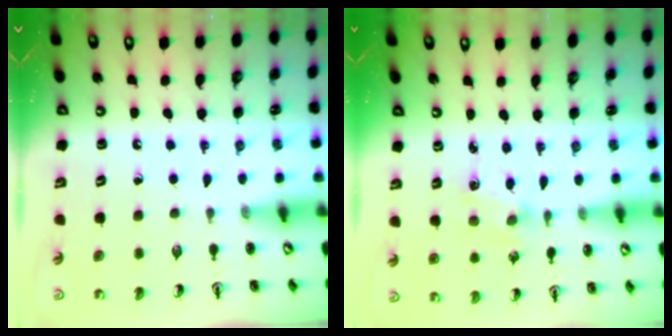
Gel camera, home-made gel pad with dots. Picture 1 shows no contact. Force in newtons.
{"total": 1.8, "press": 1.7, "slide": 0.3}